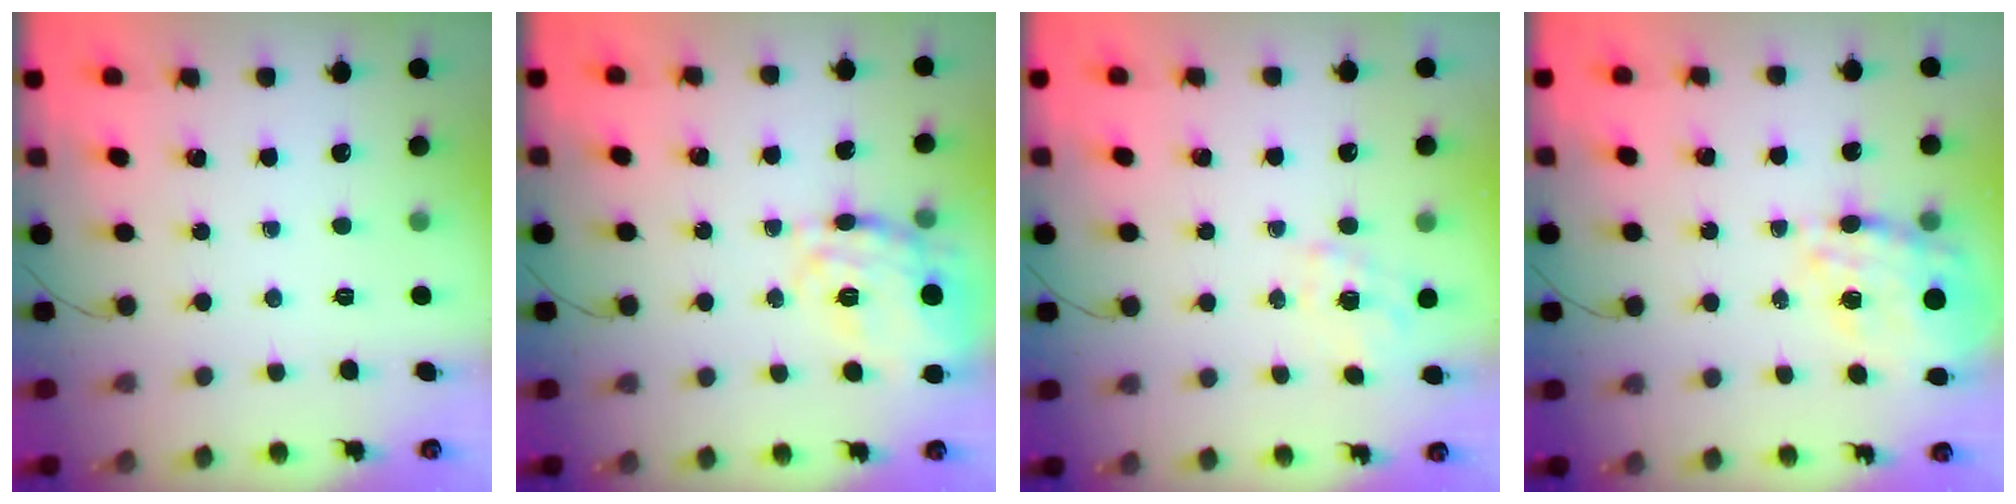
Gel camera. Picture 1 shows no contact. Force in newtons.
{"total": 21.4, "press": 21.3, "slide": 1.0}
{"total": 1.0, "press": 0.7, "slide": 0.7}
{"total": 18.8, "press": 18.4, "slide": 4.0}